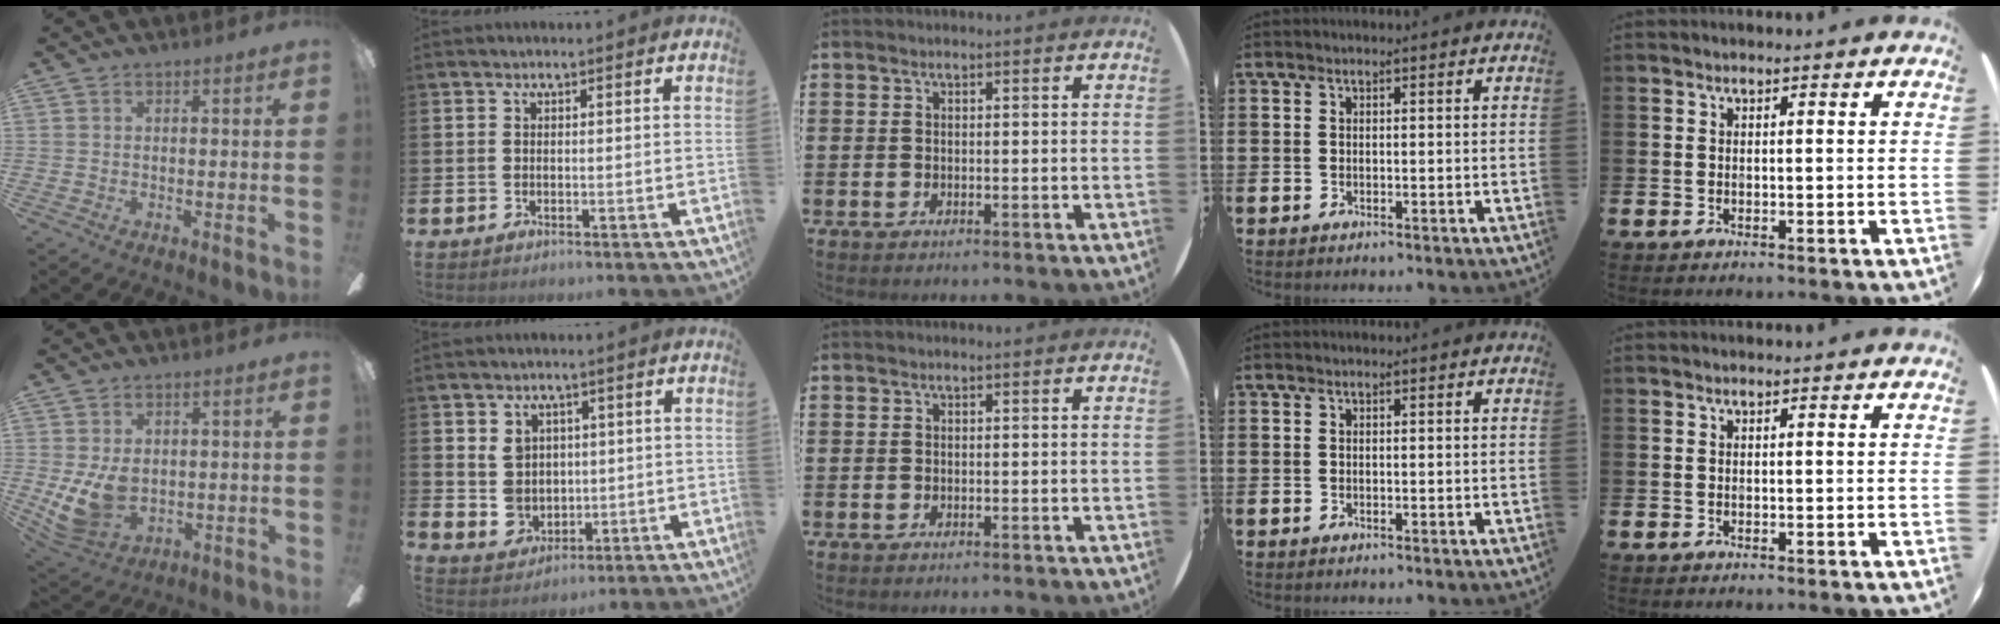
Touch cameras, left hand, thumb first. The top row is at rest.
{"thumb": {"total": 8.5, "force": [0.3, 6.0, 6.1], "torque": [-0.125, -0.005, 0.008]}, "index": {"total": 4.5, "force": [1.4, 4.1, 1.1], "torque": [-0.033, 0.009, 0.025]}}